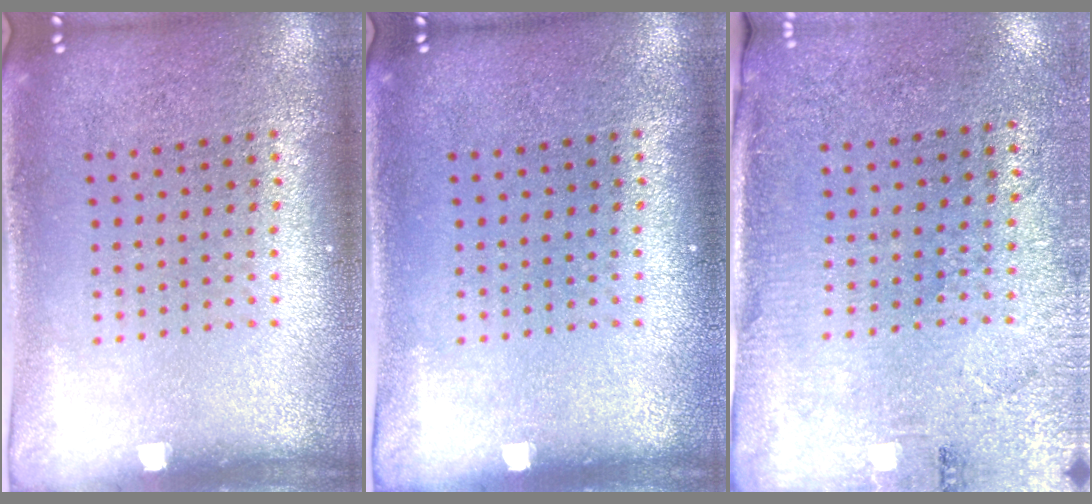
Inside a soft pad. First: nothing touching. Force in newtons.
{"total": 0.0}
{"total": 2.7, "press": 2.4, "slide": 1.3}